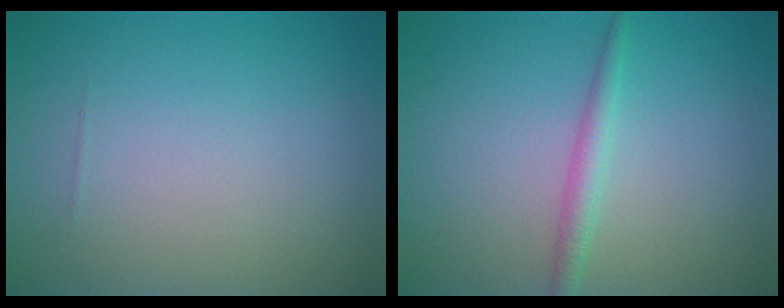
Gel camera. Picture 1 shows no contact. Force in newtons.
{"total": 1.7, "press": 1.7, "slide": 0.0}